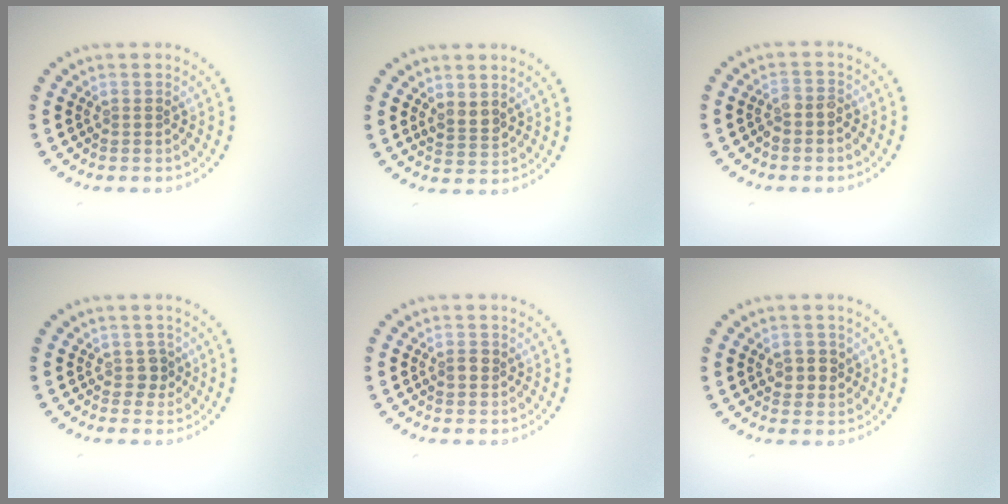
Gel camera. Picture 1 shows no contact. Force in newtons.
{"total": 1.7, "press": 1.5, "slide": 0.8}
{"total": 1.7, "press": 1.5, "slide": 0.8}
{"total": 1.2, "press": 0.9, "slide": 0.7}
{"total": 1.1, "press": 1.1, "slide": 0.1}
{"total": 2.2, "press": 2.1, "slide": 0.7}